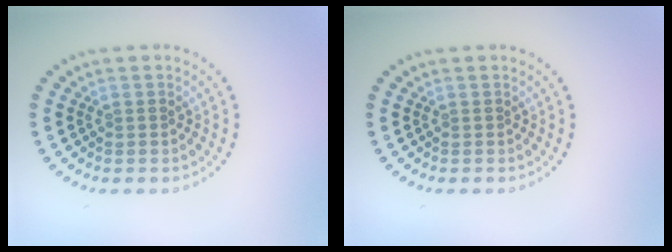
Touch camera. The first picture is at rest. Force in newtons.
{"total": 0.0}